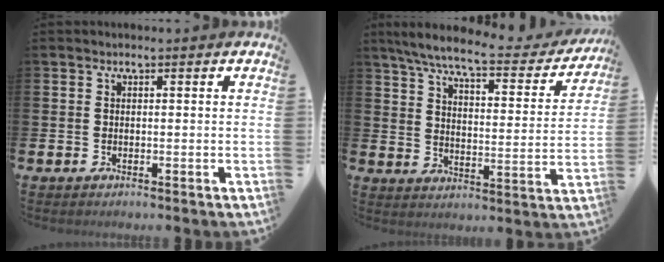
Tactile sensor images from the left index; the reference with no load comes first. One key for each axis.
{"total": 8.0, "fx": 6.9, "fy": 1.1, "fz": 3.9, "tx": -0.095, "ty": -0.045, "tz": 0.111}